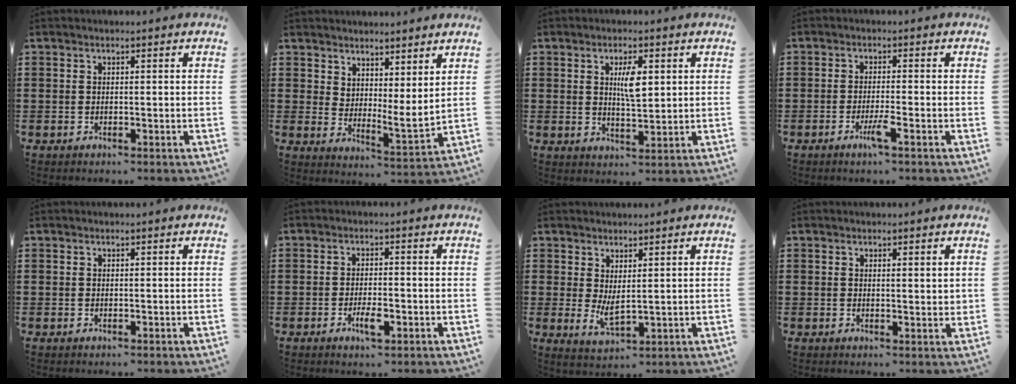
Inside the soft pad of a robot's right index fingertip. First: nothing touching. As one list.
[{"total": 4.8, "force": [4.5, 1.0, 1.3], "torque": [-0.042, -0.023, 0.085]}, {"total": 4.9, "force": [1.4, 1.5, 4.4], "torque": [-0.082, 0.005, 0.019]}, {"total": 3.3, "force": [-1.7, -0.1, 2.8], "torque": [-0.060, -0.015, -0.034]}, {"total": 0.0}, {"total": 3.5, "force": [-1.6, 1.1, 2.9], "torque": [-0.056, 0.000, -0.029]}, {"total": 3.1, "force": [0.9, 0.9, 2.9], "torque": [-0.062, -0.009, 0.017]}, {"total": 1.0, "force": [0.6, 0.2, 0.8], "torque": [-0.016, 0.004, 0.010]}]